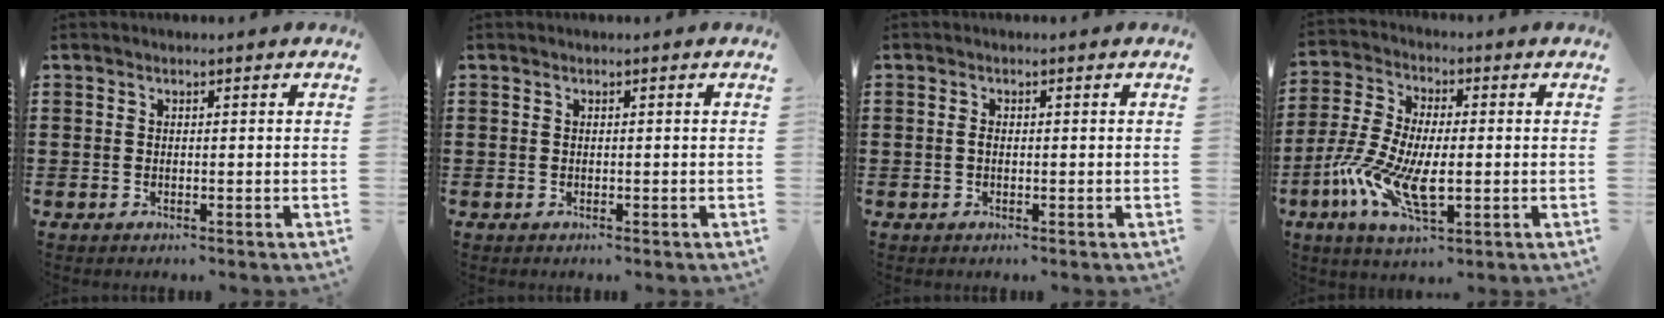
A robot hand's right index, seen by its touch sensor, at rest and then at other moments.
{"total": 0.0}
{"total": 0.9, "force": [-0.2, 0.5, 0.8], "torque": [-0.016, 0.000, -0.004]}
{"total": 11.7, "force": [-3.1, 4.9, 10.1], "torque": [-0.243, -0.018, -0.060]}